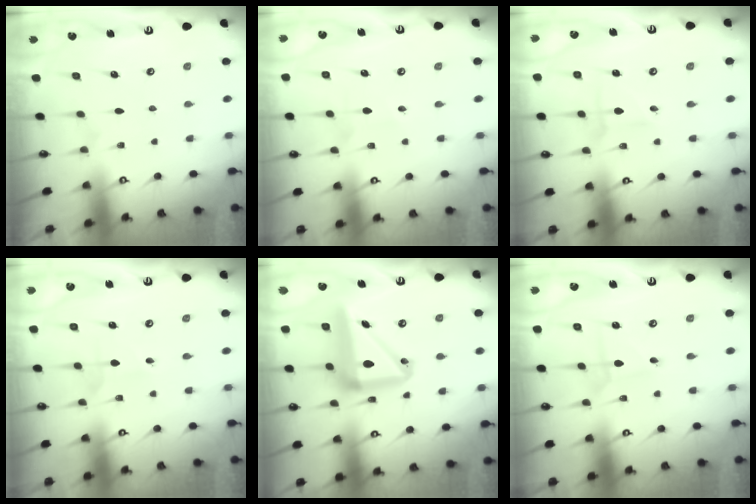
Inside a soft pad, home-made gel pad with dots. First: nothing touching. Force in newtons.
{"total": 2.0, "press": 1.8, "slide": 0.9}
{"total": 2.4, "press": 2.4, "slide": 0.2}
{"total": 1.9, "press": 1.9, "slide": 0.1}
{"total": 15.4, "press": 15.3, "slide": 2.3}
{"total": 1.7, "press": 1.7, "slide": 0.2}